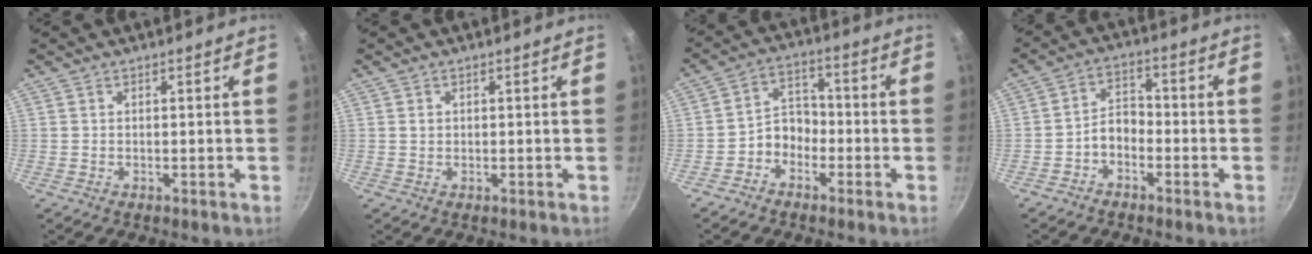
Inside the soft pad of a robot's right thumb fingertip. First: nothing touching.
{"total": 0.9, "force": [0.2, 0.7, 0.4], "torque": [-0.005, 0.001, 0.004]}
{"total": 6.2, "force": [-2.7, 4.7, 2.9], "torque": [-0.025, 0.036, -0.061]}
{"total": 5.1, "force": [-2.3, 3.5, 3.1], "torque": [-0.041, 0.030, -0.052]}